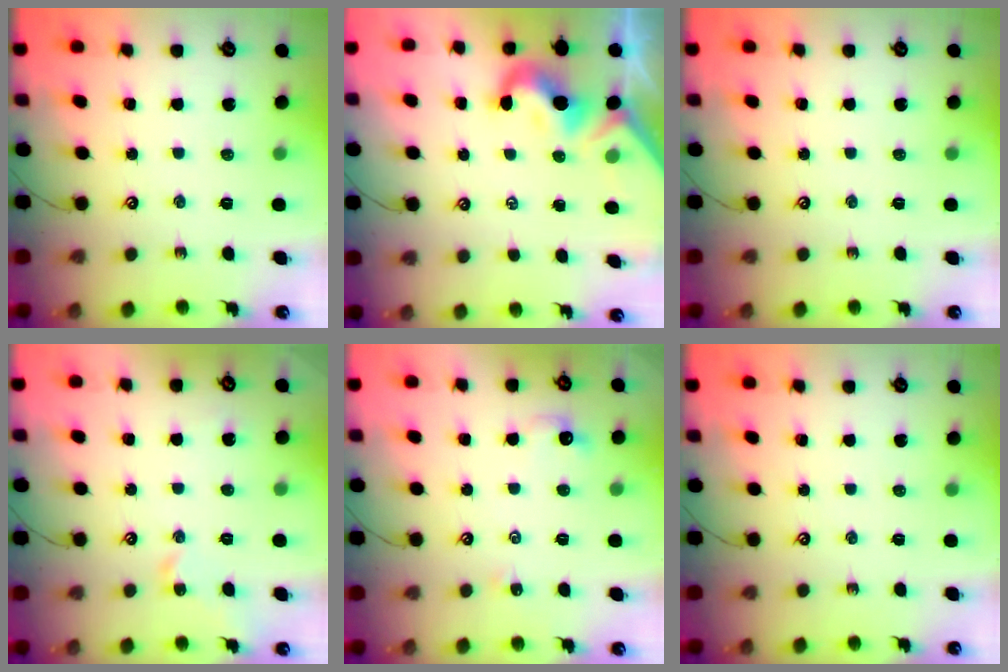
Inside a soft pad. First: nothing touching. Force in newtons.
{"total": 4.4, "press": 4.3, "slide": 0.9}
{"total": 0.0}
{"total": 2.2, "press": 2.1, "slide": 0.7}
{"total": 1.9, "press": 1.8, "slide": 0.6}
{"total": 0.0}